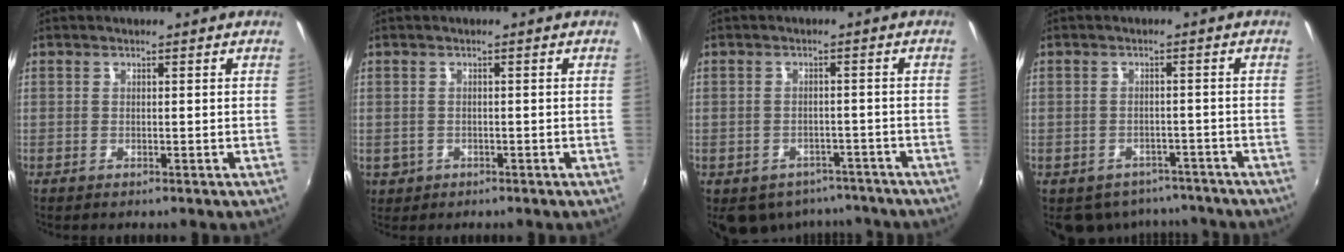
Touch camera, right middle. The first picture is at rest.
{"total": 3.7, "force": [-0.8, 3.3, 1.4], "torque": [-0.035, -0.004, -0.007]}
{"total": 10.6, "force": [-7.5, 6.5, 3.7], "torque": [-0.084, -0.002, -0.090]}
{"total": 8.8, "force": [-6.8, 5.1, 2.4], "torque": [-0.057, 0.000, -0.082]}